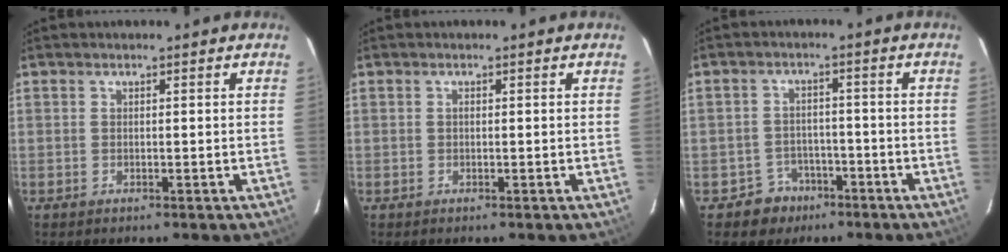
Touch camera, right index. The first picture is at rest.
{"total": 0.0}
{"total": 5.6, "force": [-3.4, 4.5, 0.0], "torque": [-0.013, 0.026, -0.046]}